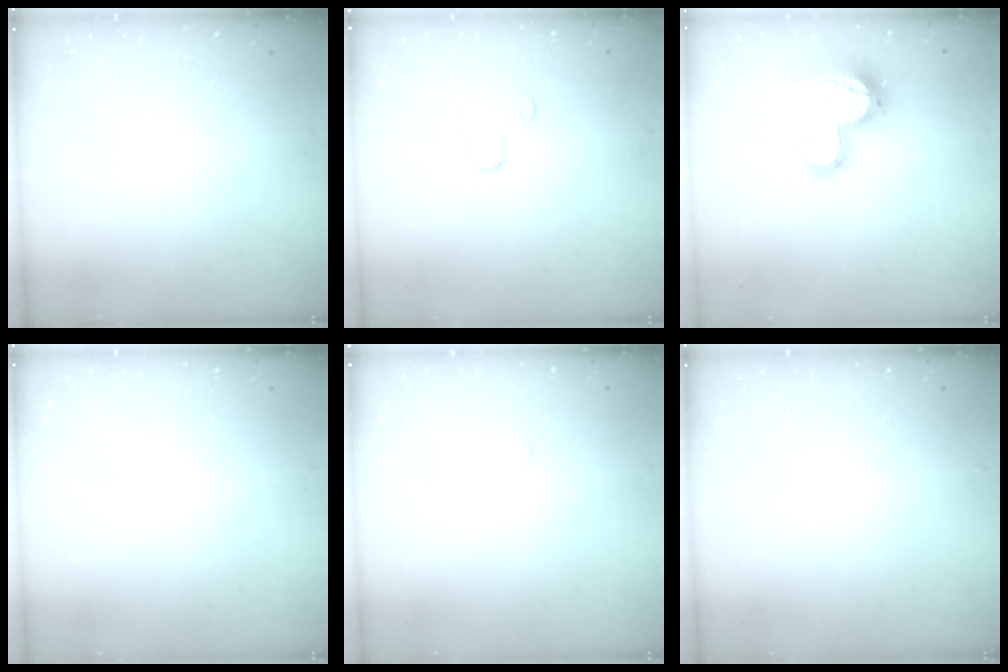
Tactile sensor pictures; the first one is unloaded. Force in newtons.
{"total": 3.8, "press": 3.8, "slide": 0.3}
{"total": 17.9, "press": 17.9, "slide": 1.5}
{"total": 0.8, "press": 0.5, "slide": 0.6}
{"total": 2.4, "press": 2.4, "slide": 0.3}
{"total": 0.0}